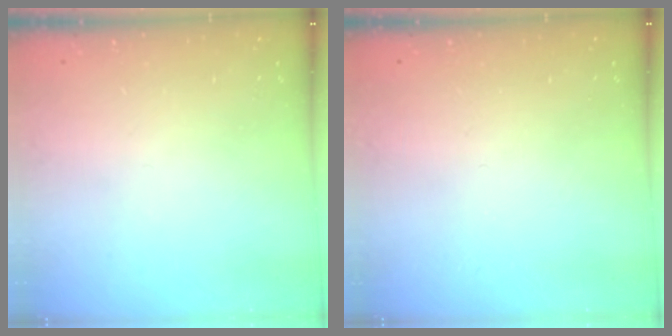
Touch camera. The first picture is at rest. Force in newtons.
{"total": 0.0}